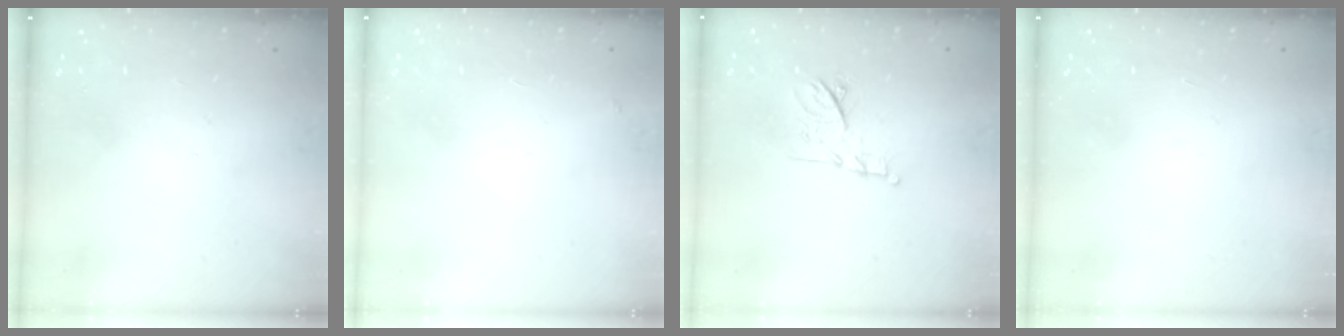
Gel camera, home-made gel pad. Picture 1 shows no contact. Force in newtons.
{"total": 3.8, "press": 3.8, "slide": 0.2}
{"total": 10.5, "press": 10.5, "slide": 0.3}
{"total": 1.5, "press": 1.5, "slide": 0.1}